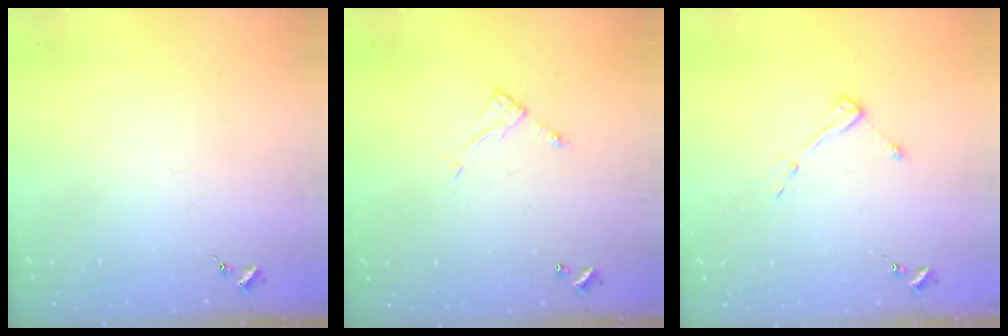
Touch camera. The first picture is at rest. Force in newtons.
{"total": 5.0, "press": 5.0, "slide": 0.2}
{"total": 4.2, "press": 4.2, "slide": 0.6}